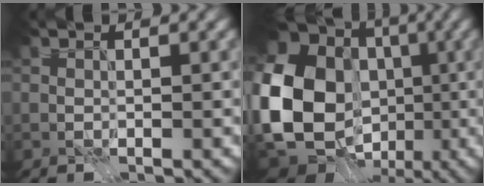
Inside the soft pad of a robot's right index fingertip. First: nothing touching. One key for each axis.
{"total": 20.0, "fx": -1.9, "fy": 17.1, "fz": 10.3, "tx": -0.210, "ty": -0.014, "tz": -0.071}